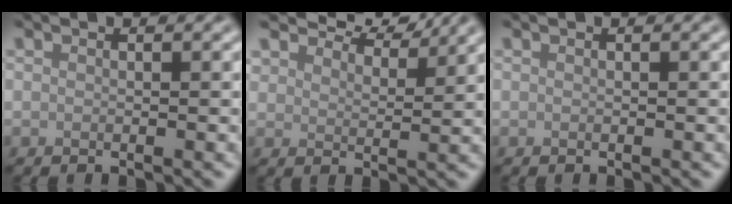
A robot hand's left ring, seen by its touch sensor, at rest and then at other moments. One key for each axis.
{"total": 5.6, "fx": 5.2, "fy": 1.2, "fz": 1.4, "tx": -0.035, "ty": 0.008, "tz": 0.074}
{"total": 0.0}